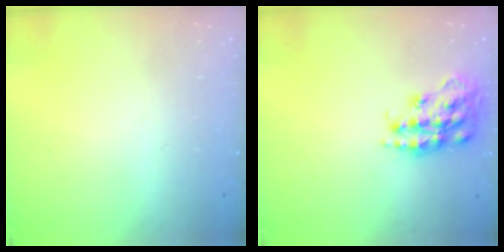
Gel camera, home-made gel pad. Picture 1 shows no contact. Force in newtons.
{"total": 17.5, "press": 17.4, "slide": 1.1}